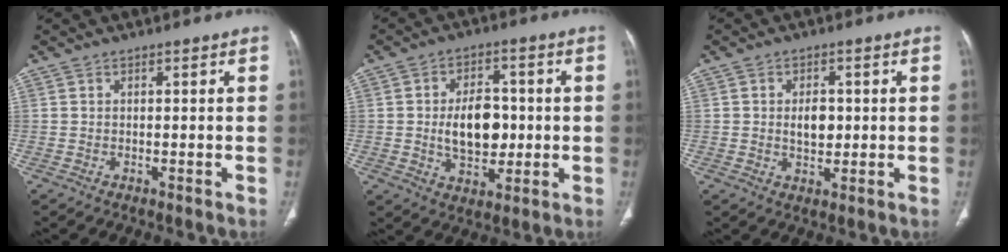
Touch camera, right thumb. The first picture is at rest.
{"total": 10.7, "force": [-0.2, 7.0, 8.1], "torque": [-0.100, 0.006, 0.000]}
{"total": 4.4, "force": [0.3, 2.9, 3.3], "torque": [-0.040, -0.001, 0.007]}